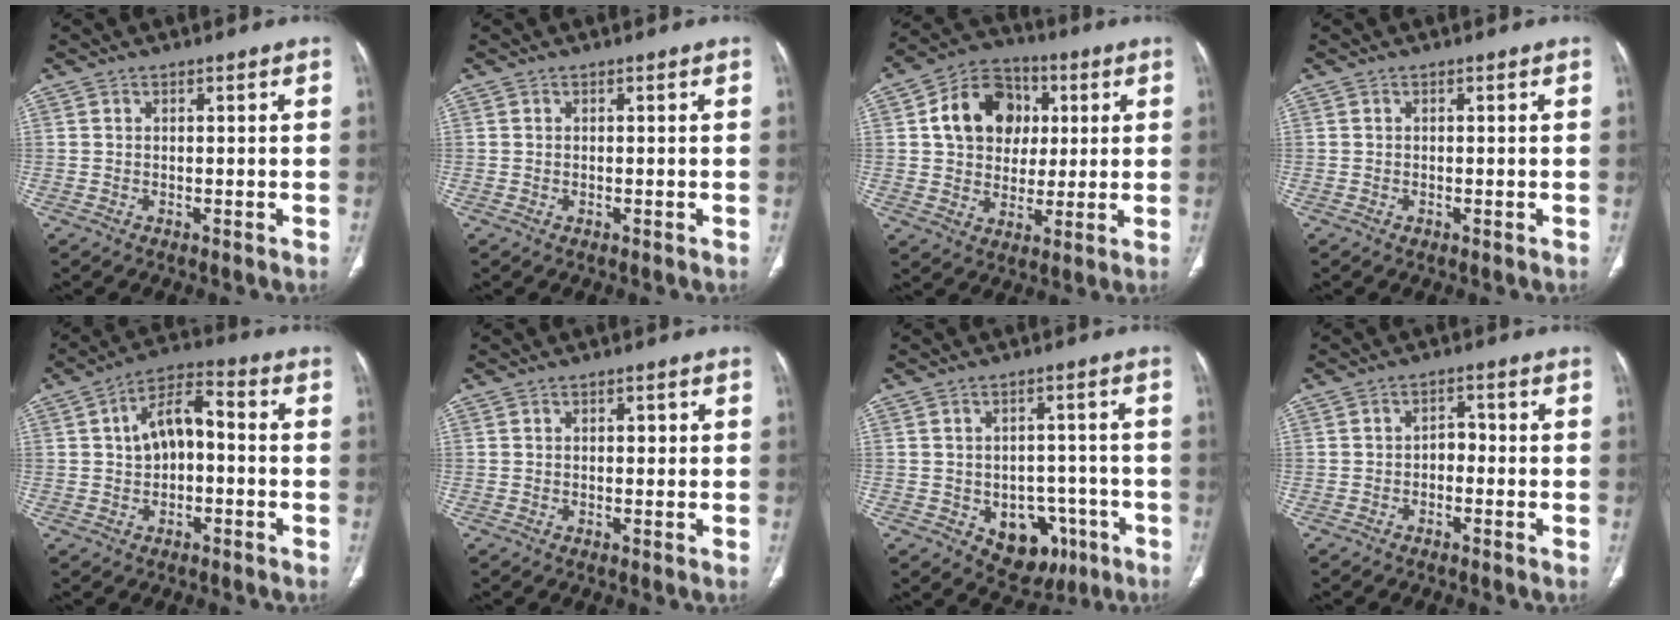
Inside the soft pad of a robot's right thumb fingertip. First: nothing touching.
{"total": 0.0}
{"total": 14.4, "force": [3.3, 11.6, 8.0], "torque": [-0.101, 0.007, 0.050]}
{"total": 0.0}
{"total": 9.4, "force": [0.4, 5.4, 7.7], "torque": [-0.123, 0.037, -0.004]}
{"total": 1.7, "force": [0.4, 1.0, 1.4], "torque": [-0.016, 0.003, 0.004]}
{"total": 10.7, "force": [-4.2, 7.7, 6.1], "torque": [-0.040, 0.028, -0.042]}
{"total": 2.6, "force": [-0.8, 1.8, 1.6], "torque": [-0.013, 0.018, -0.021]}